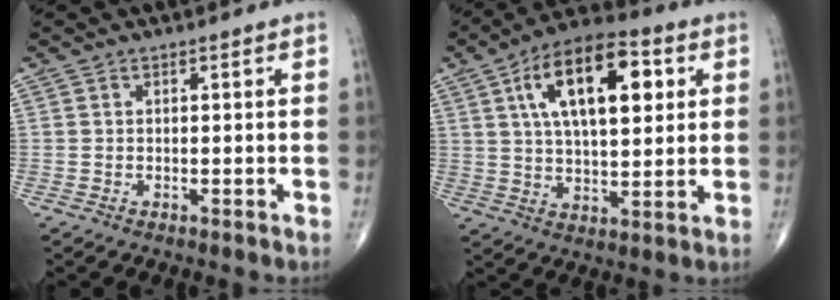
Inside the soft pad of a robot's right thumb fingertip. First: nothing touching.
{"total": 17.9, "force": [5.6, 8.3, 14.9], "torque": [-0.221, 0.001, 0.088]}